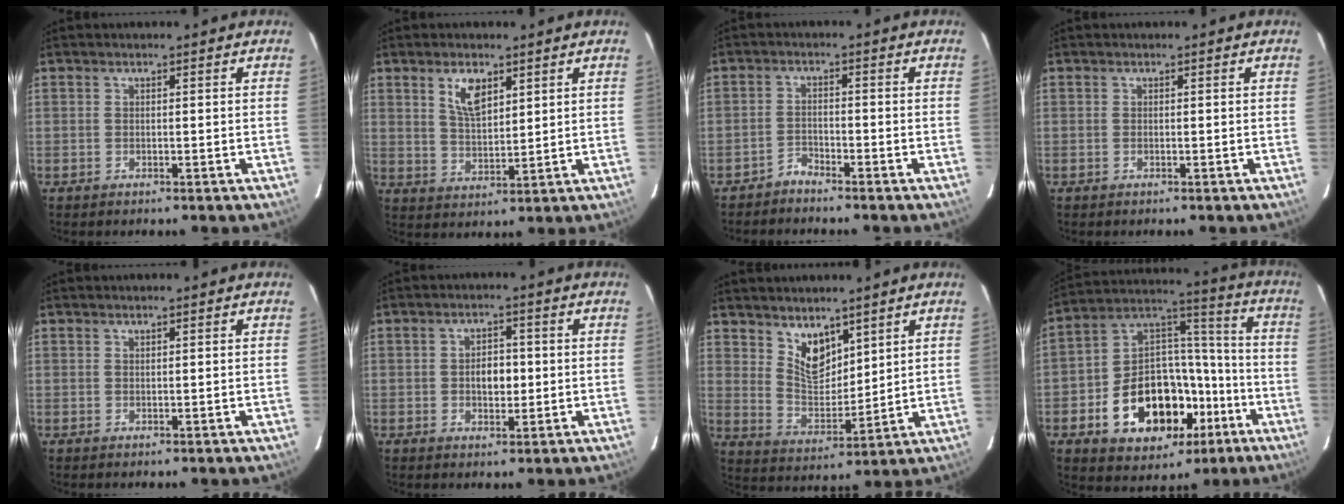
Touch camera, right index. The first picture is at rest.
{"total": 6.4, "force": [3.4, 2.9, 4.5], "torque": [-0.080, 0.003, 0.068]}
{"total": 2.3, "force": [-2.2, 0.5, 0.0], "torque": [-0.001, 0.003, -0.045]}
{"total": 0.0}
{"total": 0.0}
{"total": 4.2, "force": [-0.2, 2.7, 3.2], "torque": [-0.053, 0.007, 0.000]}
{"total": 7.9, "force": [5.5, 4.2, 3.8], "torque": [-0.058, -0.003, 0.111]}
{"total": 22.1, "force": [-9.0, 14.6, 13.9], "torque": [-0.277, 0.043, -0.117]}